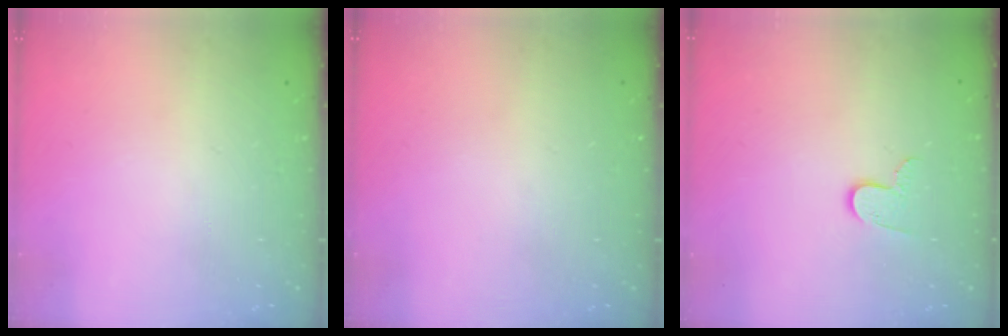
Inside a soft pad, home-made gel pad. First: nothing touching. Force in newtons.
{"total": 0.0}
{"total": 6.1, "press": 6.1, "slide": 0.6}